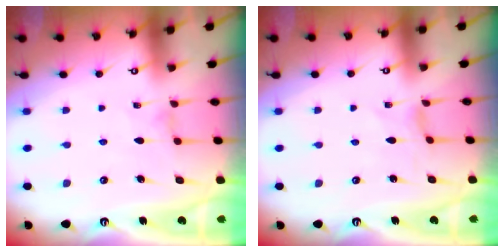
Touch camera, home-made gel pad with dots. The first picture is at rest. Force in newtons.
{"total": 0.0}